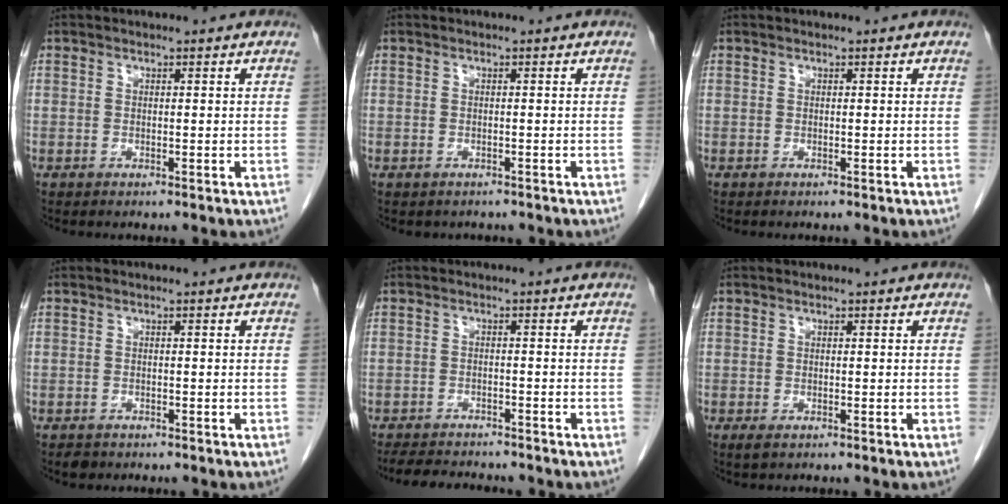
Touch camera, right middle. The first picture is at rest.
{"total": 1.4, "force": [-1.1, 0.7, 0.1], "torque": [-0.007, 0.000, -0.014]}
{"total": 0.0}
{"total": 1.2, "force": [-0.9, 0.7, 0.3], "torque": [-0.011, -0.001, -0.012]}
{"total": 7.2, "force": [-6.6, 1.5, 2.2], "torque": [-0.031, -0.008, -0.099]}
{"total": 1.0, "force": [-0.5, 0.5, 0.7], "torque": [-0.013, -0.002, -0.003]}